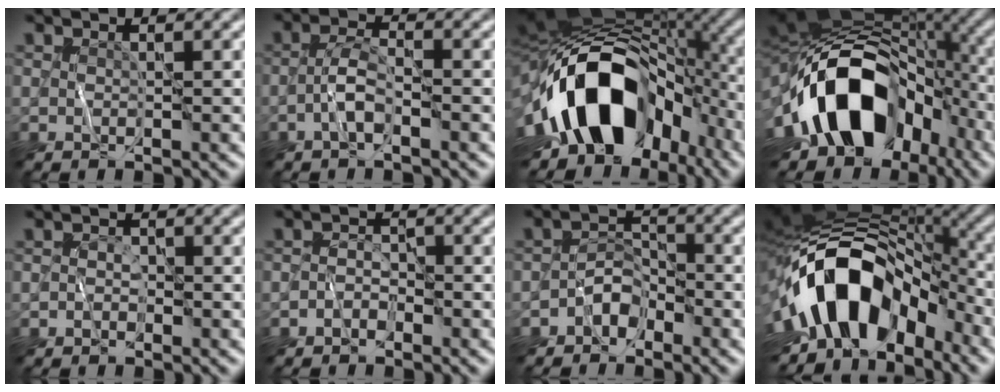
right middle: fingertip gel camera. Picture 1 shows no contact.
{"total": 2.3, "force": [-1.2, 0.7, 1.9], "torque": [-0.034, 0.009, -0.032]}
{"total": 17.5, "force": [-3.7, 11.2, 13.0], "torque": [-0.229, -0.007, -0.060]}
{"total": 16.2, "force": [-4.8, 10.6, 11.2], "torque": [-0.176, -0.003, -0.084]}
{"total": 0.8, "force": [-0.5, 0.6, 0.2], "torque": [0.000, 0.007, -0.011]}
{"total": 1.4, "force": [-1.0, 0.8, 0.4], "torque": [-0.003, 0.010, -0.024]}
{"total": 2.7, "force": [-1.8, 1.7, 1.1], "torque": [-0.010, 0.010, -0.040]}
{"total": 15.2, "force": [-4.4, 9.6, 11.0], "torque": [-0.180, 0.004, -0.083]}